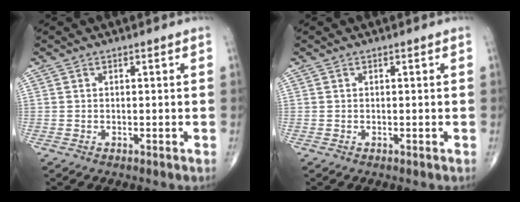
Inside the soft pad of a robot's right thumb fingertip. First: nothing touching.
{"total": 0.0}